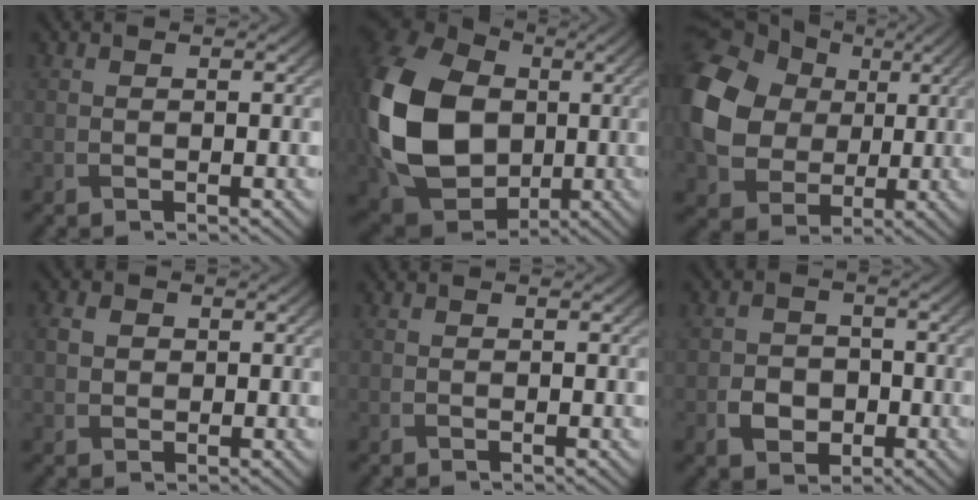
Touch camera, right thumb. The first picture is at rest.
{"total": 18.3, "force": [0.2, 14.0, 11.8], "torque": [-0.311, -0.015, 0.000]}
{"total": 15.0, "force": [2.3, 12.2, 8.4], "torque": [-0.223, 0.007, 0.026]}
{"total": 2.4, "force": [0.5, 2.0, 1.1], "torque": [-0.032, 0.001, 0.006]}
{"total": 0.0}
{"total": 4.1, "force": [-1.4, 3.3, 2.0], "torque": [-0.034, -0.005, -0.024]}